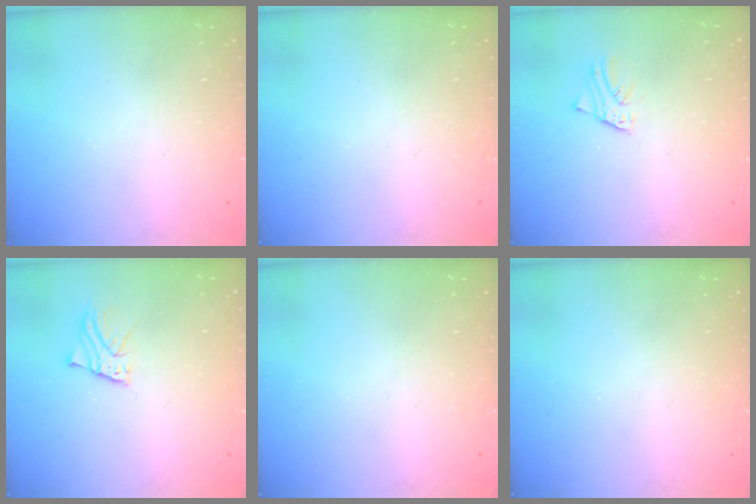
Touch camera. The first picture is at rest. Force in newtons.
{"total": 0.0}
{"total": 1.6, "press": 1.6, "slide": 0.2}
{"total": 1.8, "press": 1.8, "slide": 0.1}
{"total": 0.0}
{"total": 0.0}